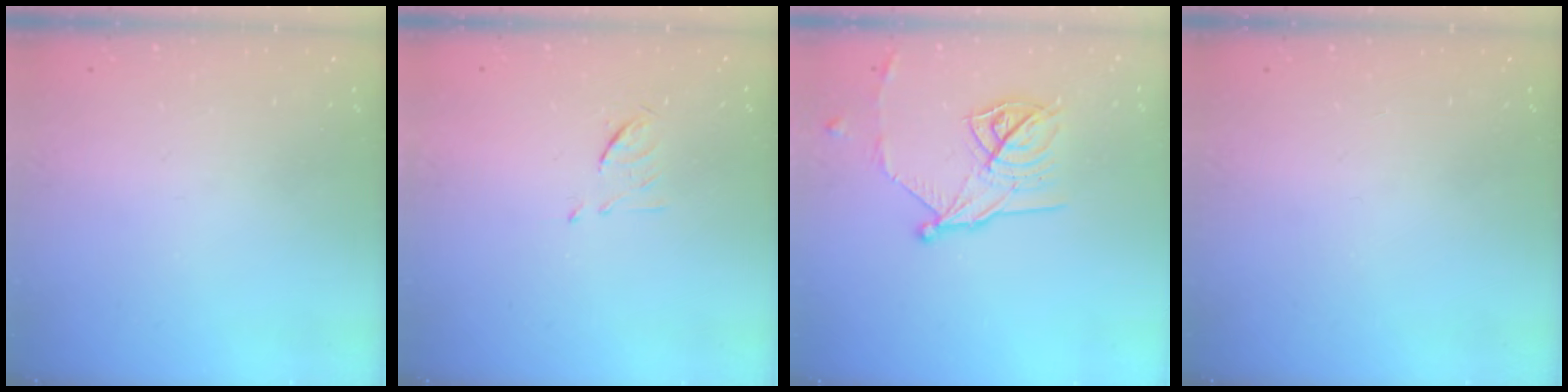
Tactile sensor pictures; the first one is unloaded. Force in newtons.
{"total": 6.3, "press": 6.2, "slide": 1.0}
{"total": 14.7, "press": 14.7, "slide": 0.6}
{"total": 0.0}